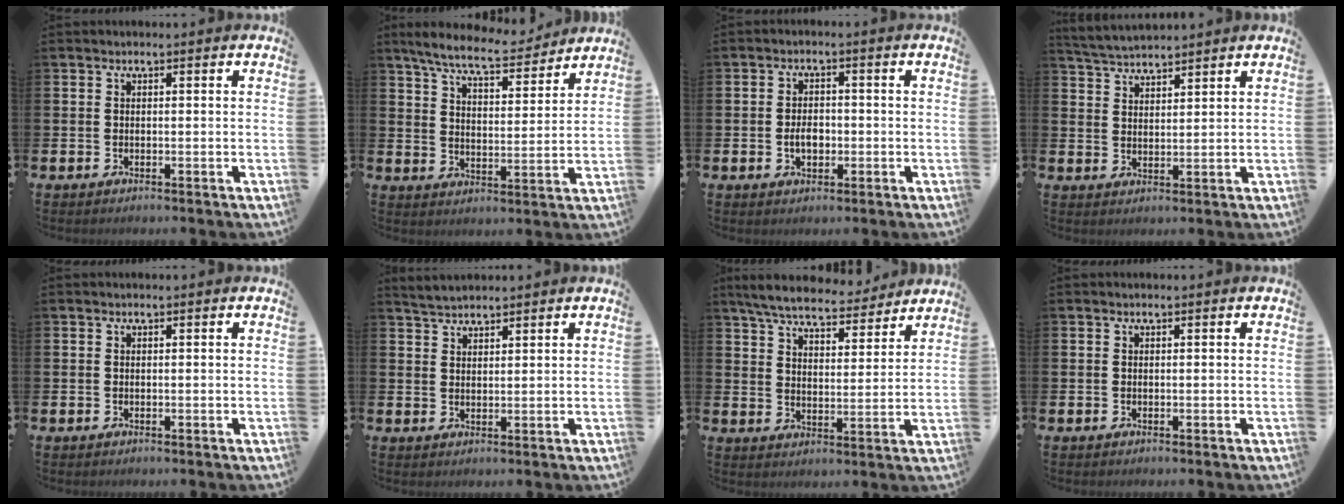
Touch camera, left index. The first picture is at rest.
{"total": 8.0, "force": [7.4, 1.1, 2.8], "torque": [-0.080, -0.039, 0.131]}
{"total": 3.1, "force": [-0.7, 2.1, 2.2], "torque": [-0.026, -0.004, -0.017]}
{"total": 4.0, "force": [4.0, 0.4, 0.3], "torque": [-0.025, -0.016, 0.074]}
{"total": 0.0}
{"total": 2.9, "force": [2.9, 0.5, 0.3], "torque": [-0.011, -0.006, 0.053]}
{"total": 7.0, "force": [6.6, 1.3, 1.9], "torque": [-0.061, -0.035, 0.115]}
{"total": 0.0}